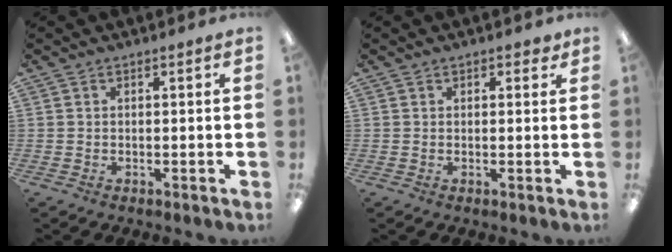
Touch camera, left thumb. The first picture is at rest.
{"total": 1.7, "force": [1.1, 0.9, 0.8], "torque": [-0.010, 0.001, 0.018]}